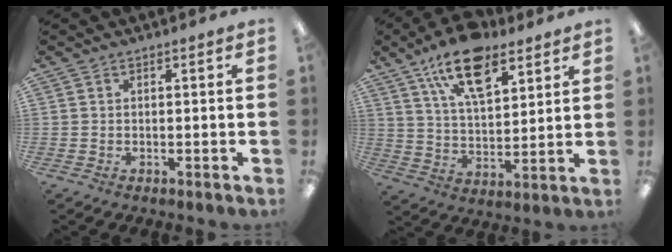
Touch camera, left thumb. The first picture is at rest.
{"total": 15.7, "force": [10.1, 7.4, 9.6], "torque": [-0.156, -0.041, 0.176]}